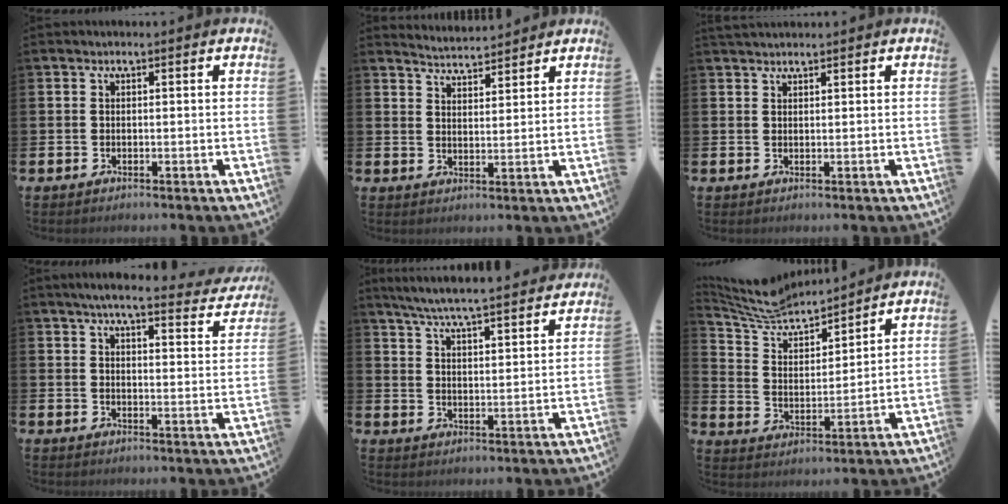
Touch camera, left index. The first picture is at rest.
{"total": 4.1, "force": [4.1, 0.2, -0.4], "torque": [-0.003, -0.026, 0.074]}
{"total": 1.6, "force": [1.6, 0.3, 0.2], "torque": [0.002, -0.002, 0.027]}
{"total": 5.3, "force": [4.7, 0.5, 2.3], "torque": [-0.049, -0.028, 0.078]}
{"total": 6.6, "force": [6.4, 0.0, 1.7], "torque": [-0.058, -0.042, 0.113]}
{"total": 7.1, "force": [6.7, 1.8, 1.7], "torque": [-0.069, -0.039, 0.119]}